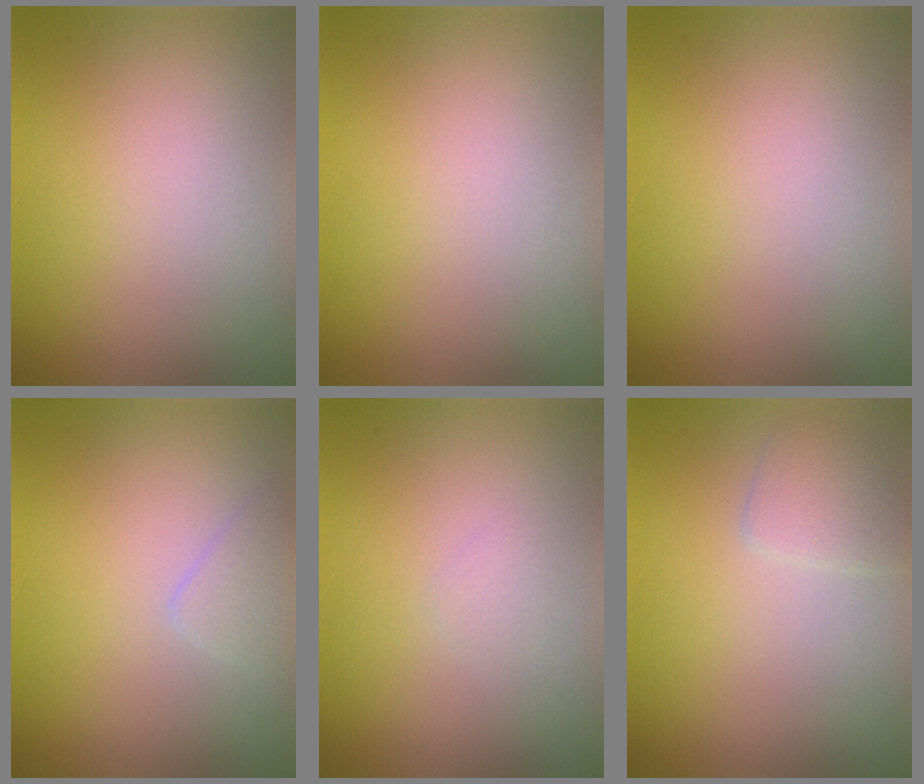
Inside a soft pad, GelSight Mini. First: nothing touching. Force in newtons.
{"total": 0.0}
{"total": 0.0}
{"total": 1.2, "press": 1.2, "slide": 0.1}
{"total": 0.5, "press": 0.5, "slide": 0.0}
{"total": 1.8, "press": 1.8, "slide": 0.0}